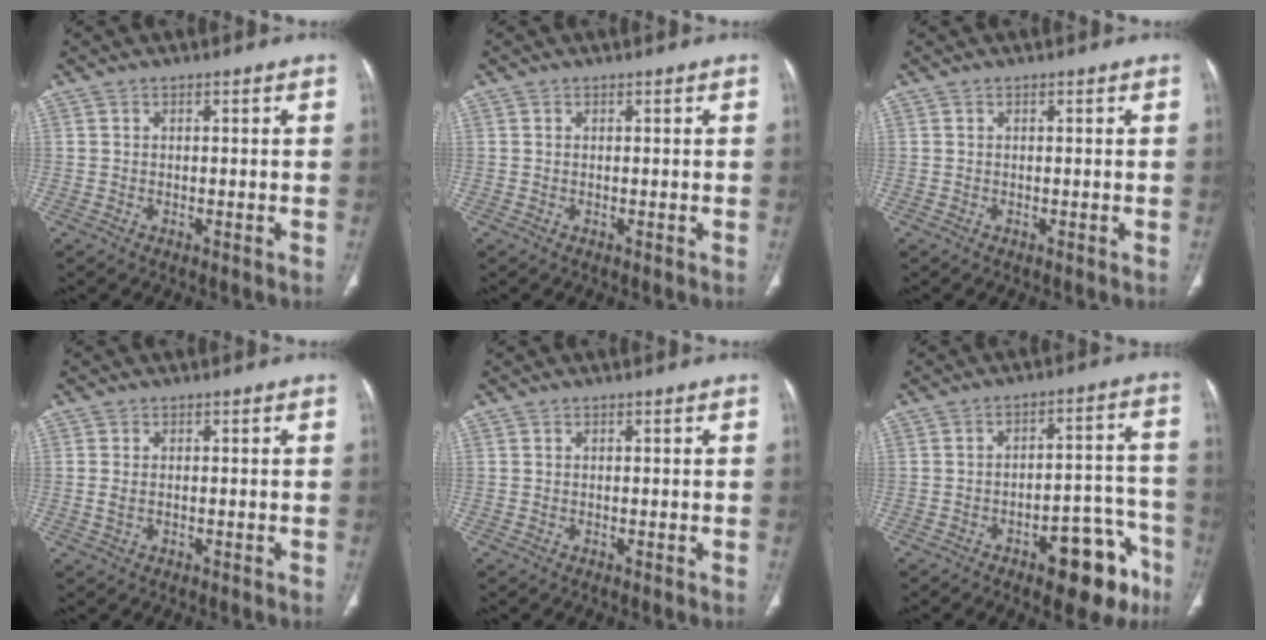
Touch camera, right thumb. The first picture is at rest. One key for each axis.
{"total": 0.0}
{"total": 0.0}
{"total": 1.6, "fx": -0.2, "fy": 1.0, "fz": 1.3, "tx": -0.035, "ty": 0.000, "tz": -0.004}
{"total": 0.0}
{"total": 13.9, "fx": -7.8, "fy": 6.0, "fz": 9.9, "tx": -0.084, "ty": 0.066, "tz": -0.099}